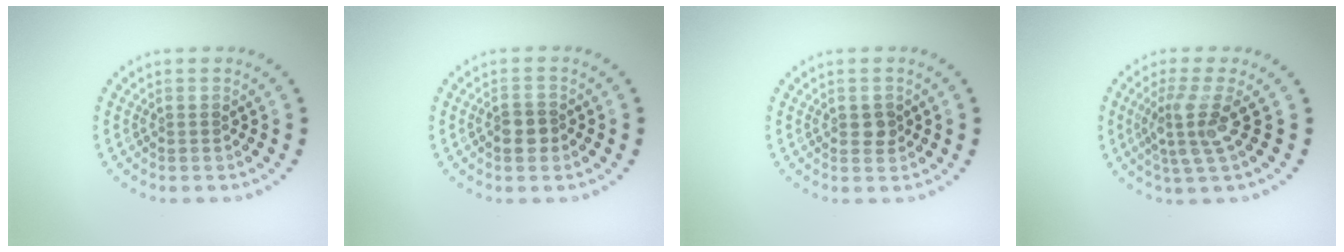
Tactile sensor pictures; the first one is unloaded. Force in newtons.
{"total": 1.9, "press": 1.7, "slide": 0.8}
{"total": 1.3, "press": 1.3, "slide": 0.1}
{"total": 3.4, "press": 2.4, "slide": 2.3}